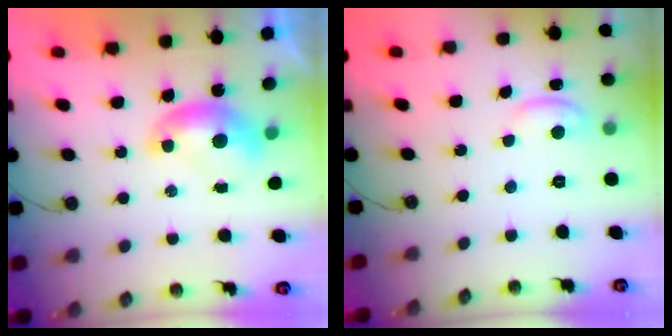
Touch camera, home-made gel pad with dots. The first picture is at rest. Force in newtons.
{"total": 0.8, "press": 0.6, "slide": 0.5}